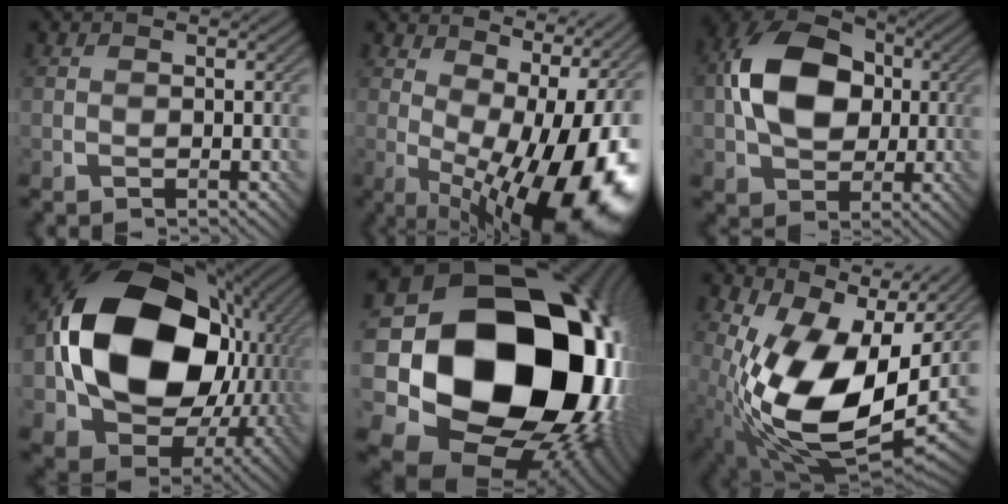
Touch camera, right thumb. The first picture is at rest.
{"total": 17.2, "force": [0.9, 7.9, 15.3], "torque": [-0.174, -0.004, 0.032]}
{"total": 12.1, "force": [0.7, 8.7, 8.4], "torque": [-0.178, 0.022, 0.002]}
{"total": 20.9, "force": [1.3, 16.0, 13.4], "torque": [-0.288, -0.015, 0.026]}
{"total": 24.3, "force": [0.1, 20.1, 13.6], "torque": [-0.280, -0.058, 0.012]}
{"total": 16.6, "force": [-0.1, 10.2, 13.1], "torque": [-0.247, -0.032, -0.004]}